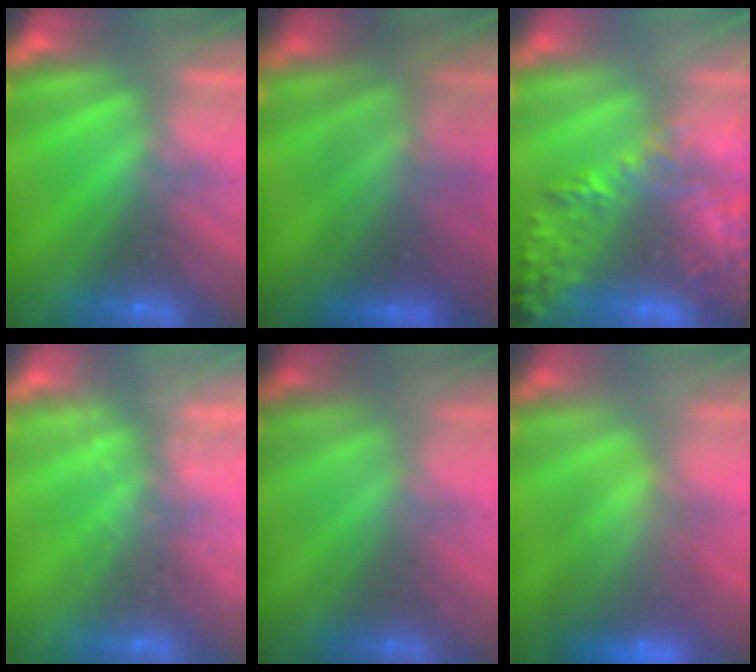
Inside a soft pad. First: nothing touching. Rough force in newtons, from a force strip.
{"total": 4.4}
{"total": 5.5}
{"total": 2.1}
{"total": 1.7}
{"total": 9.6}